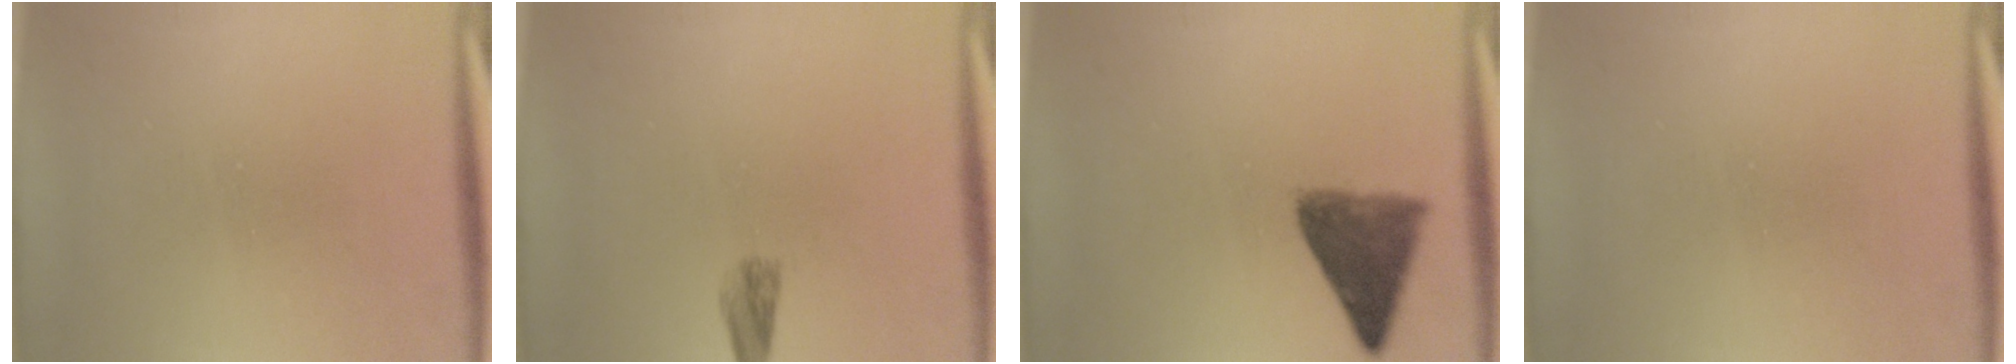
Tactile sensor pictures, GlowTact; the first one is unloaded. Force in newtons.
{"total": 1.8}
{"total": 7.7}
{"total": 0.0}